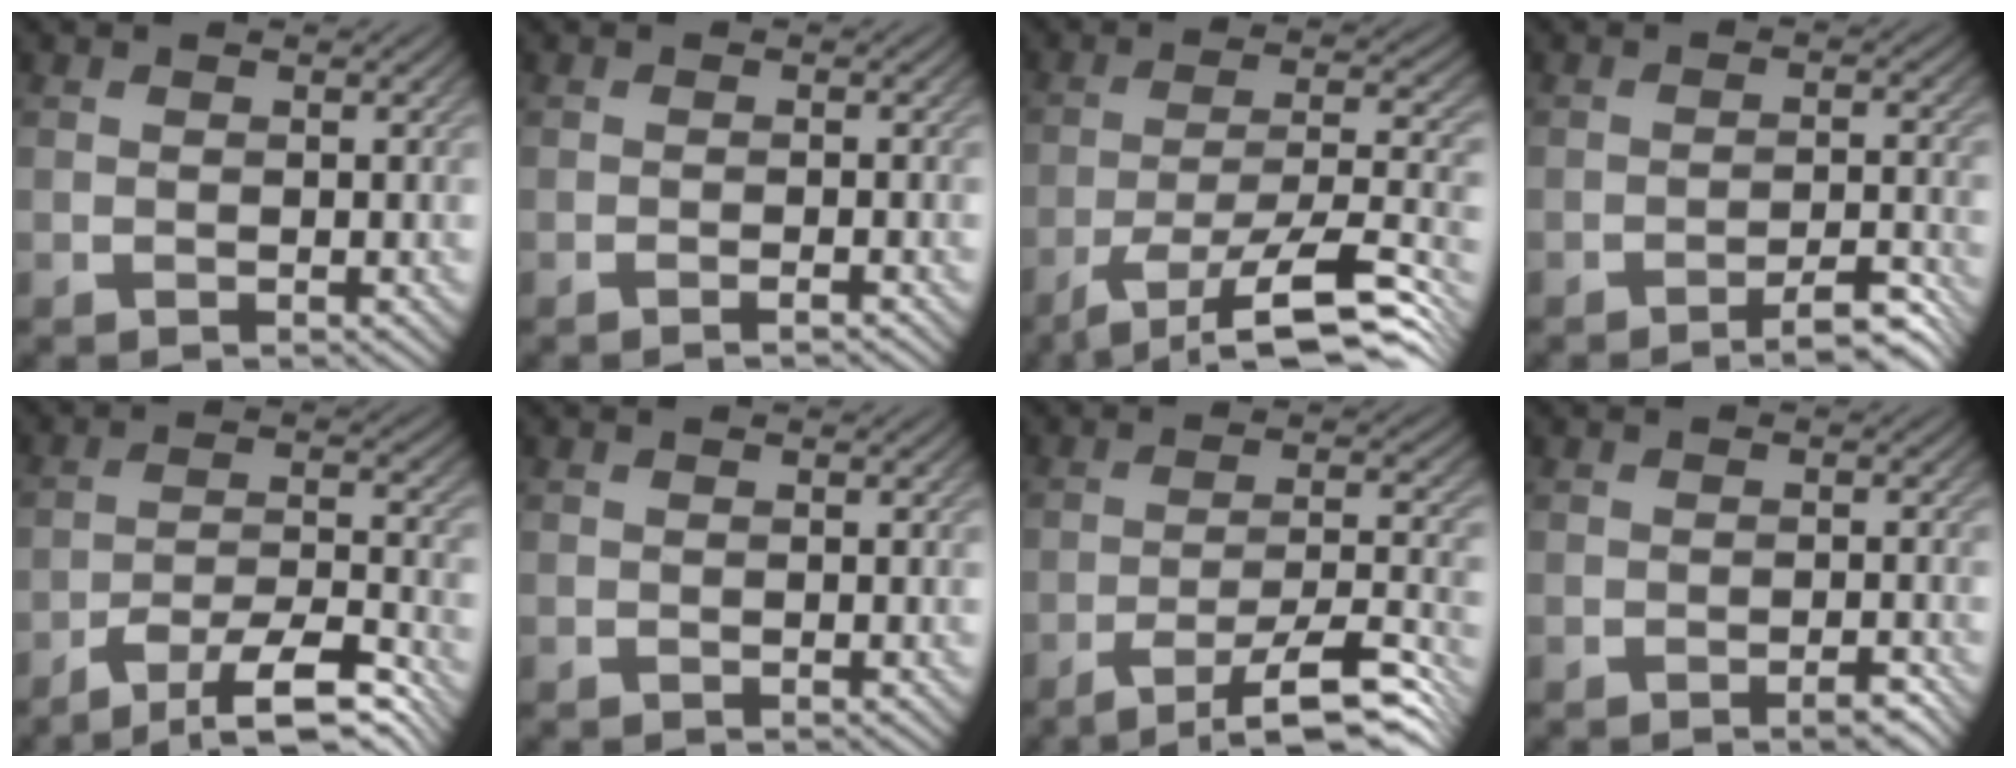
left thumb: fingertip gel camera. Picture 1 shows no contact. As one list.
[{"total": 1.2, "force": [-0.8, 0.1, 0.9], "torque": [-0.012, 0.003, -0.020]}, {"total": 13.8, "force": [-9.2, 3.5, 9.6], "torque": [-0.173, -0.005, -0.146]}, {"total": 4.9, "force": [-3.6, 0.8, 3.3], "torque": [-0.047, 0.008, -0.054]}, {"total": 10.7, "force": [-8.2, 2.4, 6.5], "torque": [-0.130, 0.002, -0.130]}, {"total": 0.0}, {"total": 10.5, "force": [-7.3, 1.8, 7.4], "torque": [-0.134, 0.007, -0.115]}, {"total": 1.8, "force": [-1.2, 0.4, 1.3], "torque": [-0.017, 0.002, -0.018]}]